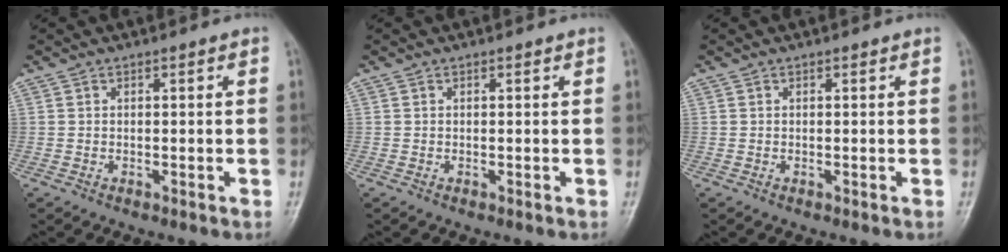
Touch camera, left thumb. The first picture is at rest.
{"total": 0.0}
{"total": 0.0}